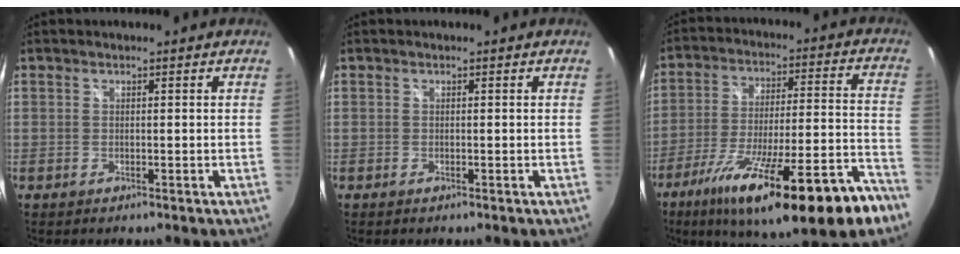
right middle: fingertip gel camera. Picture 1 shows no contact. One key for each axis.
{"total": 0.0}
{"total": 27.2, "fx": -17.9, "fy": 3.9, "fz": 20.0, "tx": -0.328, "ty": -0.062, "tz": -0.271}